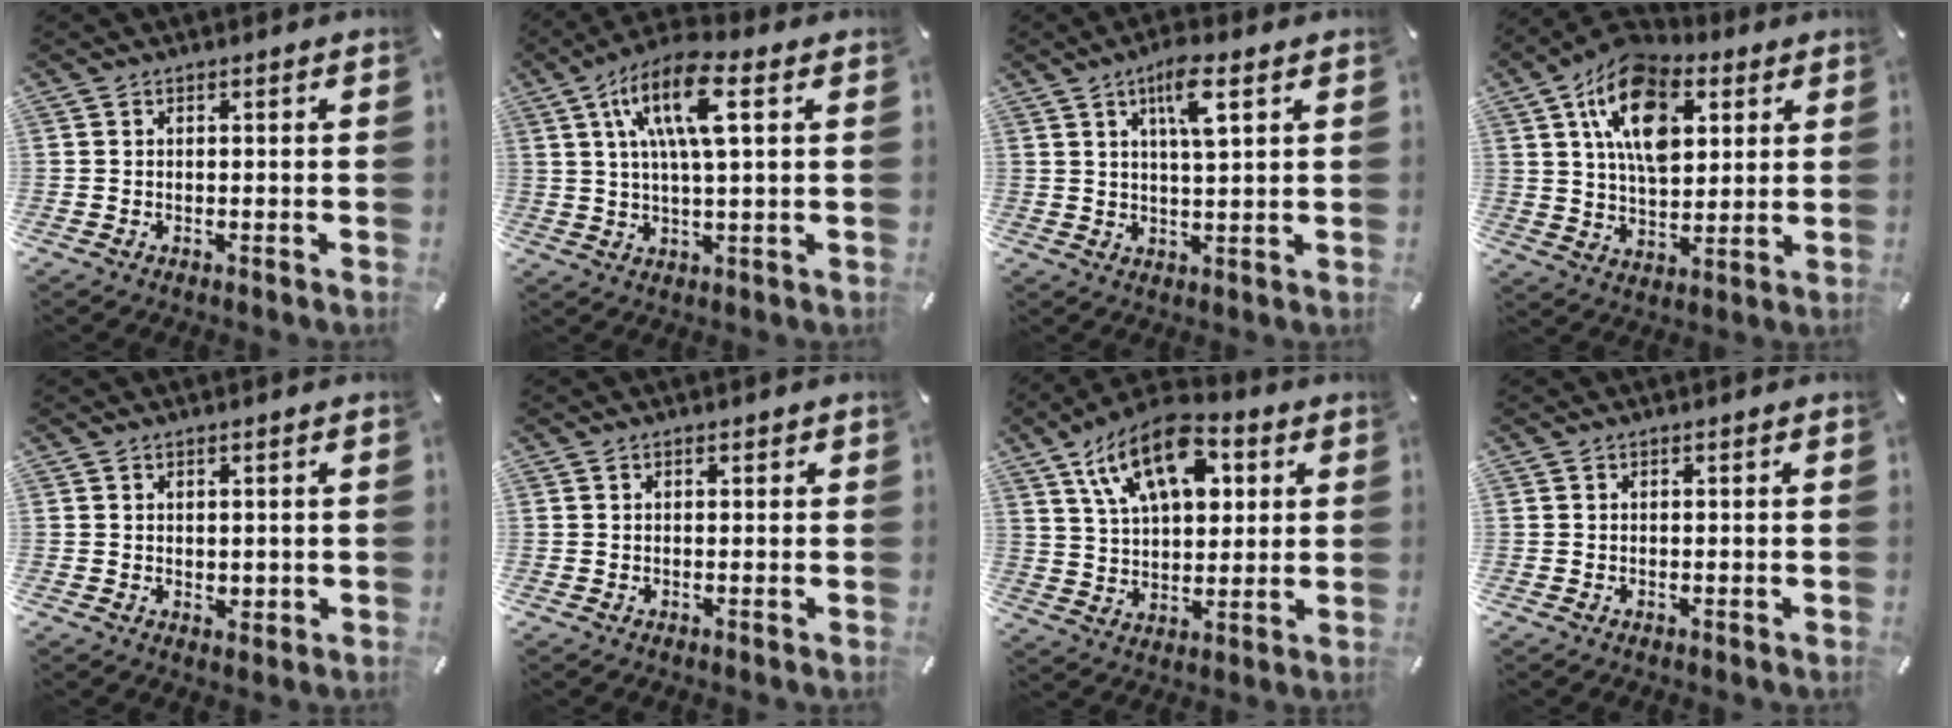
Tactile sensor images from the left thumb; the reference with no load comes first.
{"total": 13.3, "force": [4.5, 4.0, 11.8], "torque": [-0.232, 0.002, 0.075]}
{"total": 7.4, "force": [3.7, 1.5, 6.3], "torque": [-0.116, -0.001, 0.057]}
{"total": 17.4, "force": [6.7, 10.6, 12.0], "torque": [-0.212, -0.003, 0.119]}
{"total": 1.6, "force": [0.6, 1.4, 0.5], "torque": [-0.001, 0.001, 0.009]}
{"total": 0.9, "force": [0.3, 0.7, 0.5], "torque": [-0.009, 0.006, 0.004]}
{"total": 16.8, "force": [7.8, 9.5, 11.6], "torque": [-0.202, -0.013, 0.138]}
{"total": 0.0}